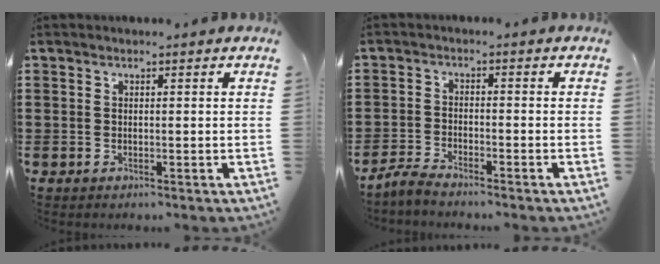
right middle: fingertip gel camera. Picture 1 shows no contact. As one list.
[{"total": 2.6, "force": [-2.5, 0.1, 0.9], "torque": [-0.032, -0.001, -0.054]}]